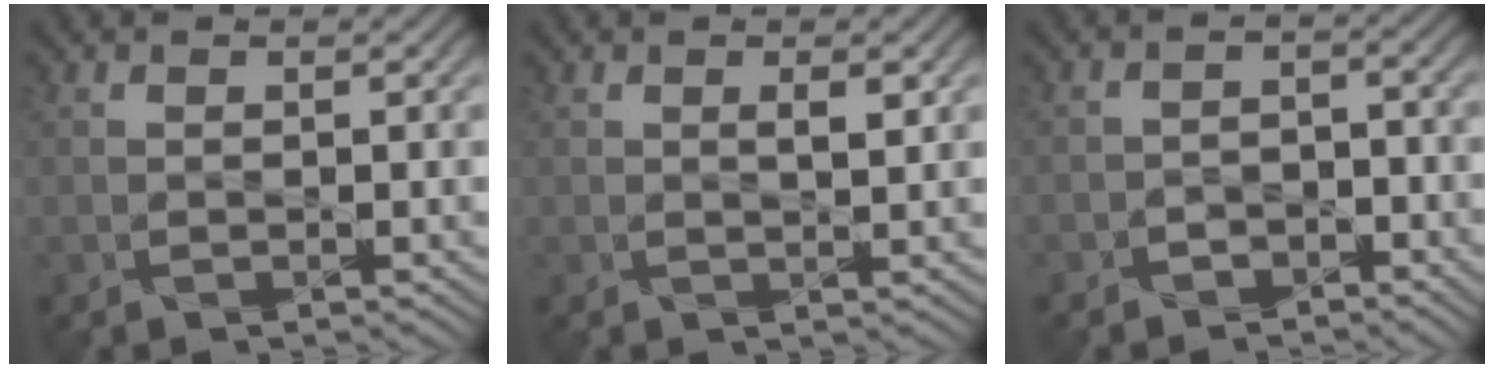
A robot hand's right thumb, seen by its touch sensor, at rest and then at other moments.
{"total": 1.4, "force": [0.7, 0.3, 1.2], "torque": [-0.023, -0.003, 0.015]}
{"total": 2.9, "force": [-2.3, 1.8, 0.7], "torque": [-0.006, 0.002, -0.044]}